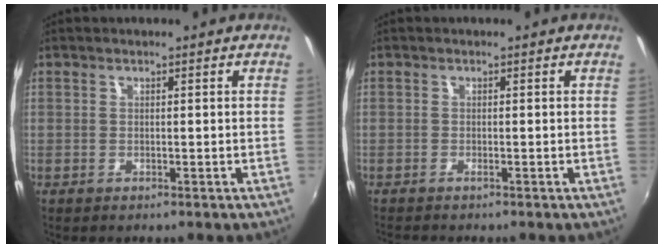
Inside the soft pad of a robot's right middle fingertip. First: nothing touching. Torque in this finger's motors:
{"motor_torque": [0.38, -0.49, 0.00, 0.00]}